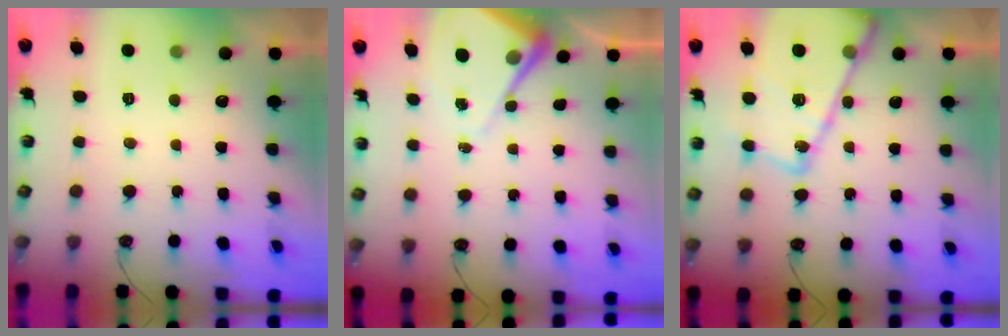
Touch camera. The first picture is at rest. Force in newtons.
{"total": 8.4, "press": 8.4, "slide": 0.7}
{"total": 22.4, "press": 22.3, "slide": 2.1}